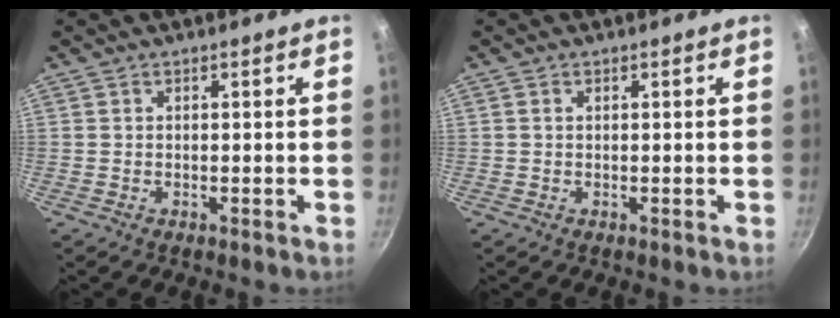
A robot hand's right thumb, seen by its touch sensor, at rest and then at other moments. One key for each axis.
{"total": 0.5, "fx": 0.2, "fy": 0.4, "fz": 0.4, "tx": -0.006, "ty": 0.002, "tz": 0.002}